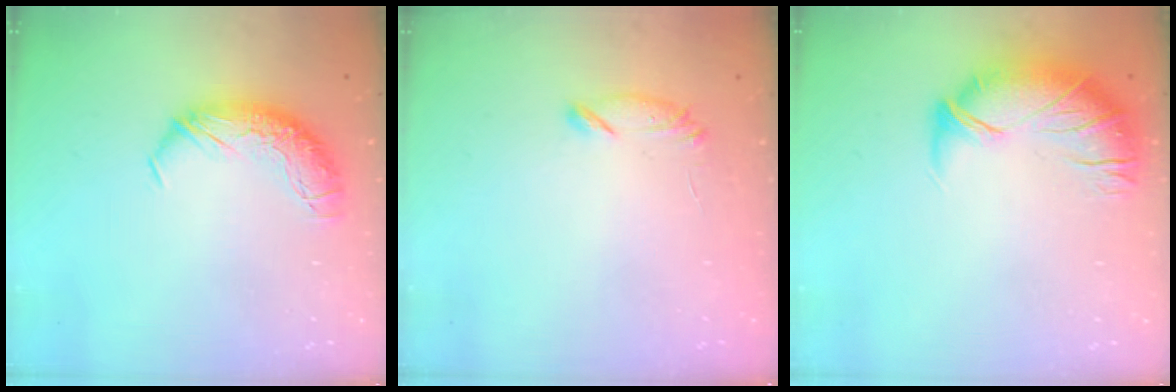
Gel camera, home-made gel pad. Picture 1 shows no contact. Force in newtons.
{"total": 7.2, "press": 7.1, "slide": 0.9}
{"total": 3.1, "press": 2.1, "slide": 2.3}